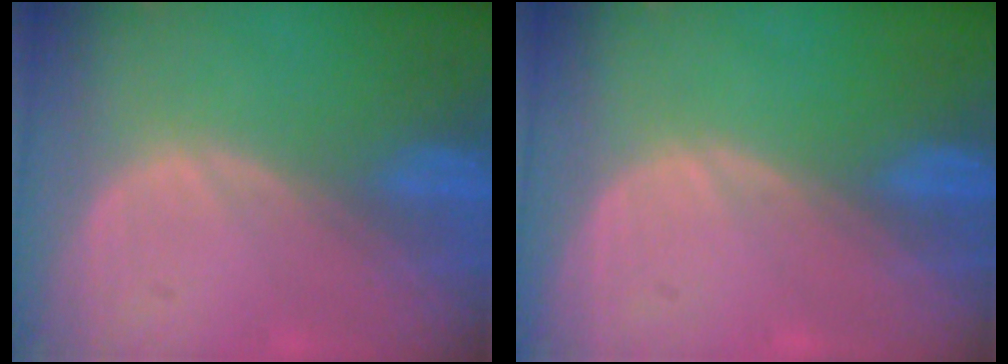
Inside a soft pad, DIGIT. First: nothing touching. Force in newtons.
{"total": 0.0}